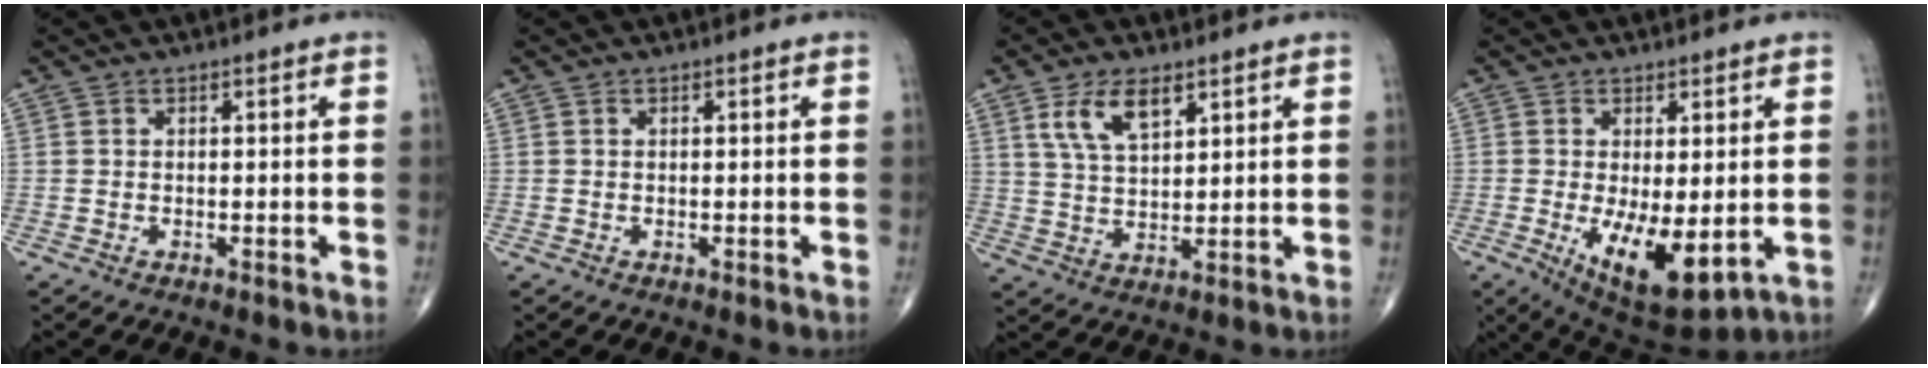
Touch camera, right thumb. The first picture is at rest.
{"total": 0.0}
{"total": 7.8, "force": [4.1, 3.7, 5.5], "torque": [-0.093, -0.018, 0.082]}
{"total": 11.1, "force": [-2.1, 4.6, 9.9], "torque": [-0.152, -0.026, -0.015]}